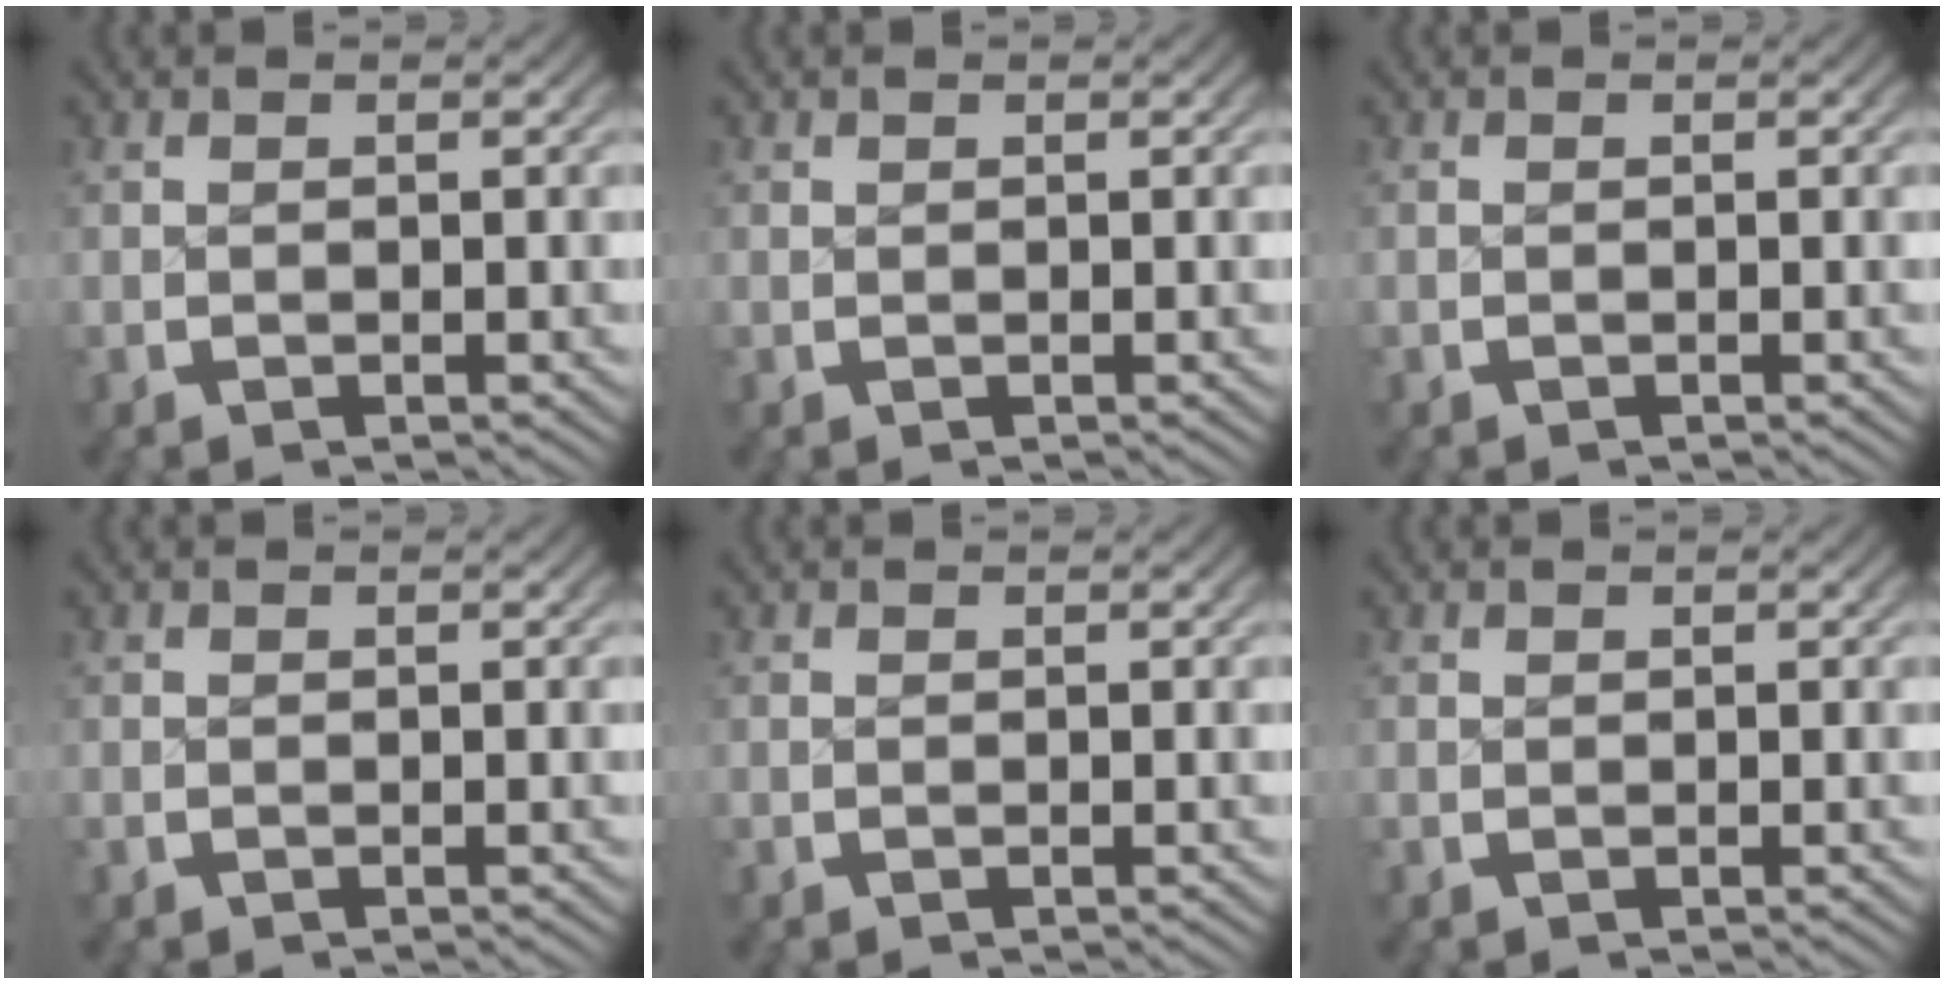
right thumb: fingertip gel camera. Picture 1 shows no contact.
{"total": 0.0}
{"total": 0.0}
{"total": 0.0}
{"total": 0.0}
{"total": 0.0}